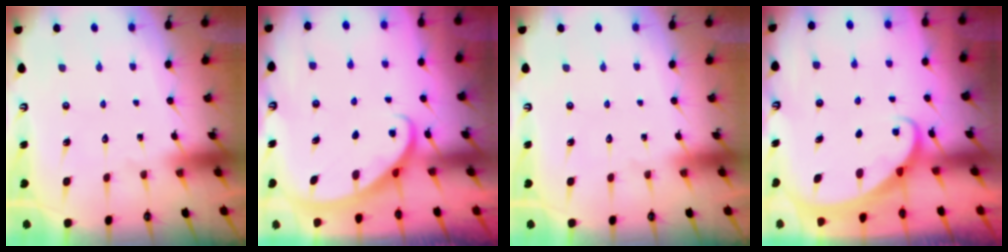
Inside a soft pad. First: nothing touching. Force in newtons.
{"total": 2.8, "press": 2.8, "slide": 0.1}
{"total": 0.0}
{"total": 1.8, "press": 1.8, "slide": 0.1}